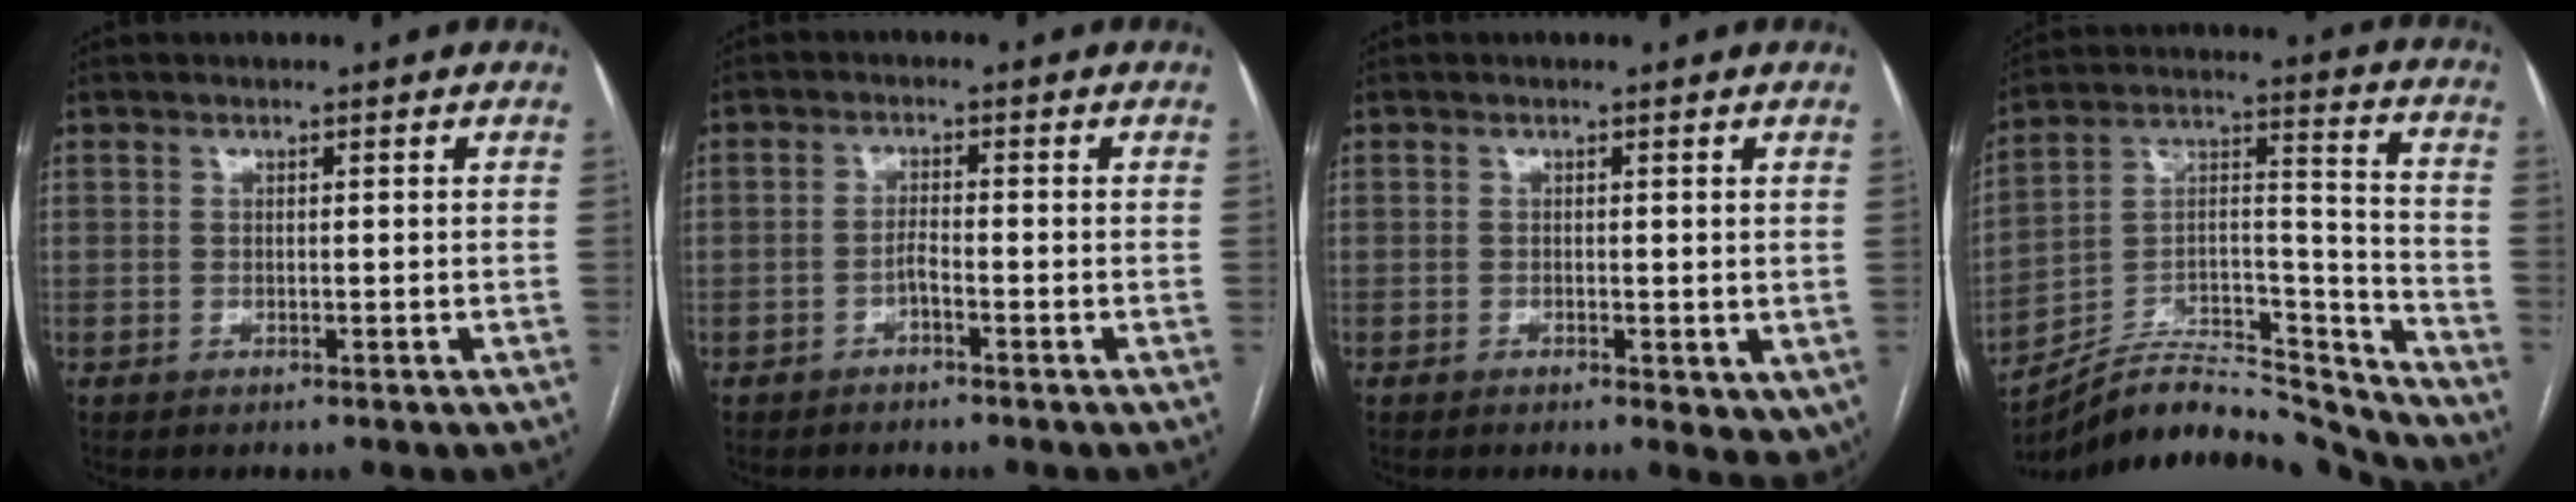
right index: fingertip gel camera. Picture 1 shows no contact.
{"total": 1.5, "force": [-1.1, 0.5, 1.0], "torque": [-0.014, 0.004, -0.020]}
{"total": 4.0, "force": [-0.9, 2.1, 3.3], "torque": [-0.029, -0.006, -0.011]}
{"total": 20.5, "force": [-19.9, 2.7, 3.9], "torque": [-0.072, 0.053, -0.323]}